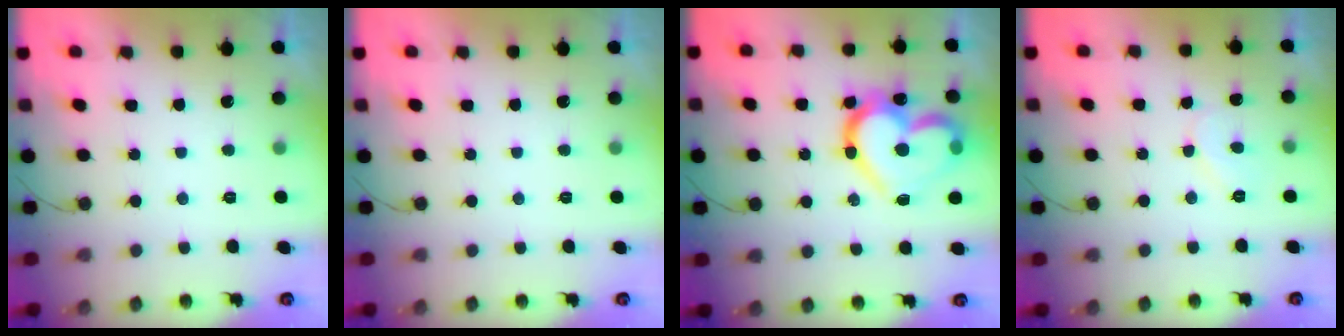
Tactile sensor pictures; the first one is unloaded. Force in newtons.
{"total": 0.0}
{"total": 20.7, "press": 20.6, "slide": 1.5}
{"total": 5.2, "press": 5.1, "slide": 0.6}